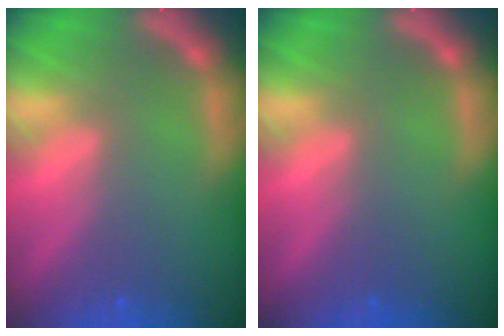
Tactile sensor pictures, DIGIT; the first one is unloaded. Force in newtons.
{"total": 0.0}